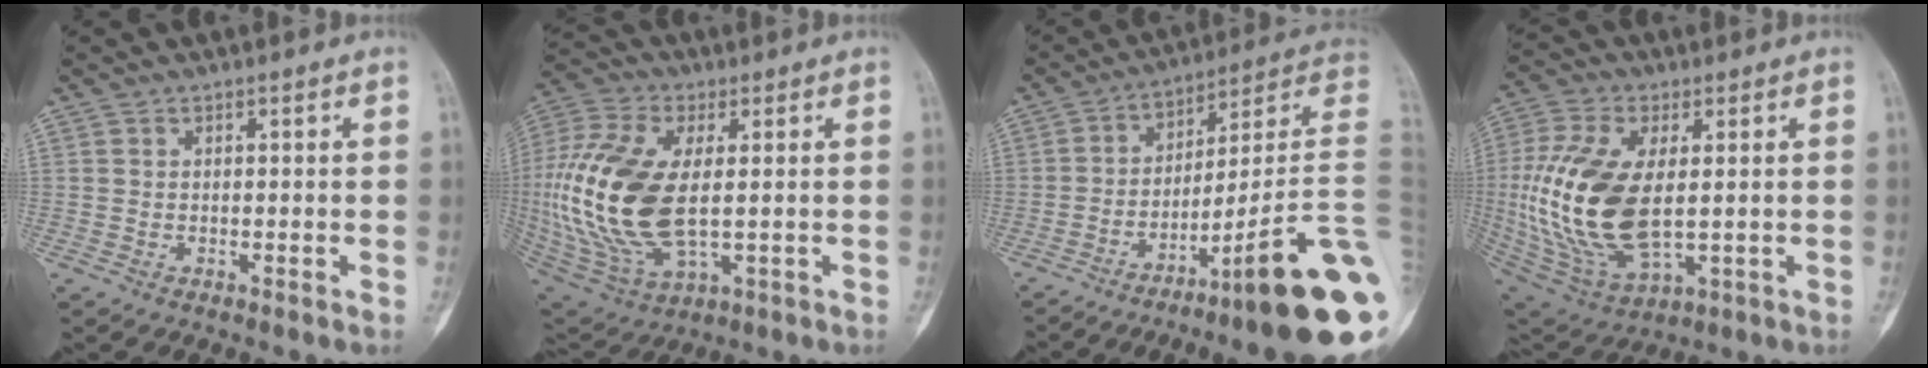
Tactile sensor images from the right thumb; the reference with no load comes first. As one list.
[{"total": 22.4, "force": [0.5, 11.6, 19.2], "torque": [-0.427, -0.011, 0.019]}, {"total": 24.1, "force": [-8.2, 1.2, 22.6], "torque": [-0.235, 0.076, -0.118]}, {"total": 21.1, "force": [0.5, 10.9, 18.1], "torque": [-0.387, -0.012, 0.023]}]